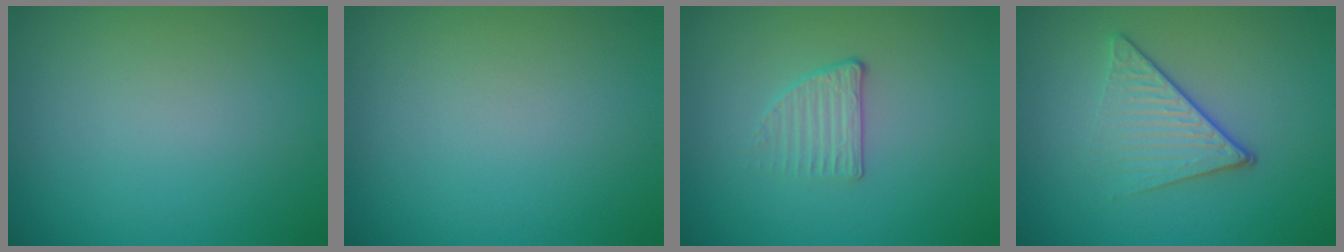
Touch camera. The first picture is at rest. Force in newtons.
{"total": 0.0}
{"total": 1.6, "press": 1.1, "slide": 1.1}
{"total": 4.2, "press": 2.7, "slide": 3.2}